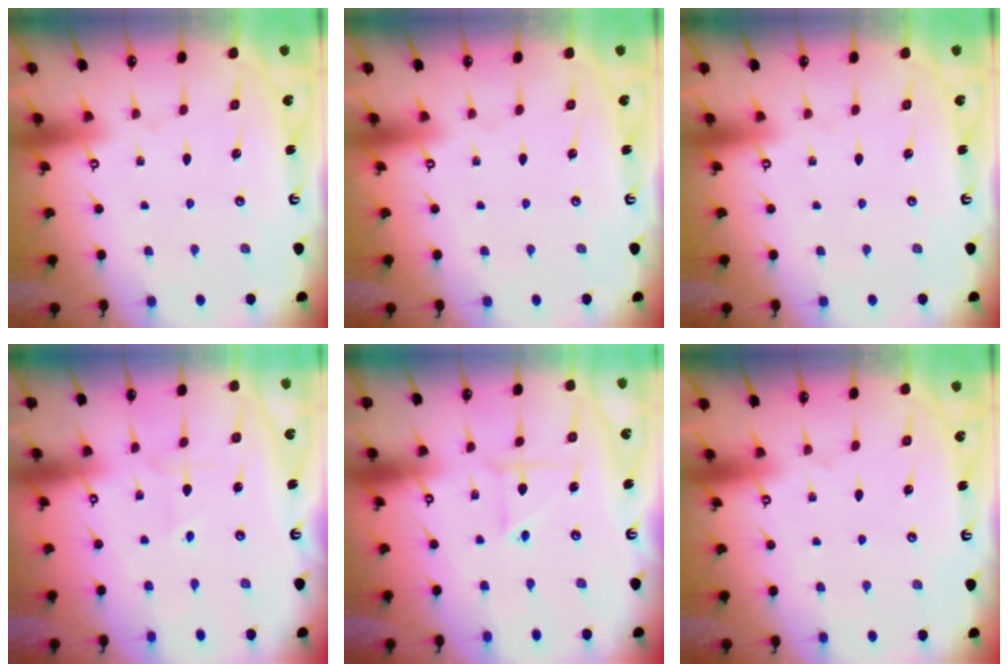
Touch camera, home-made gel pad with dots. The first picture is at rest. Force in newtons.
{"total": 0.0}
{"total": 0.0}
{"total": 2.8, "press": 2.8, "slide": 0.3}
{"total": 3.3, "press": 3.2, "slide": 0.4}
{"total": 0.0}